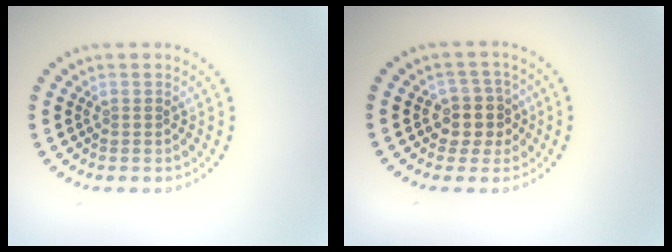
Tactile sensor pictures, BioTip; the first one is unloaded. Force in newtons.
{"total": 2.9, "press": 2.6, "slide": 1.3}